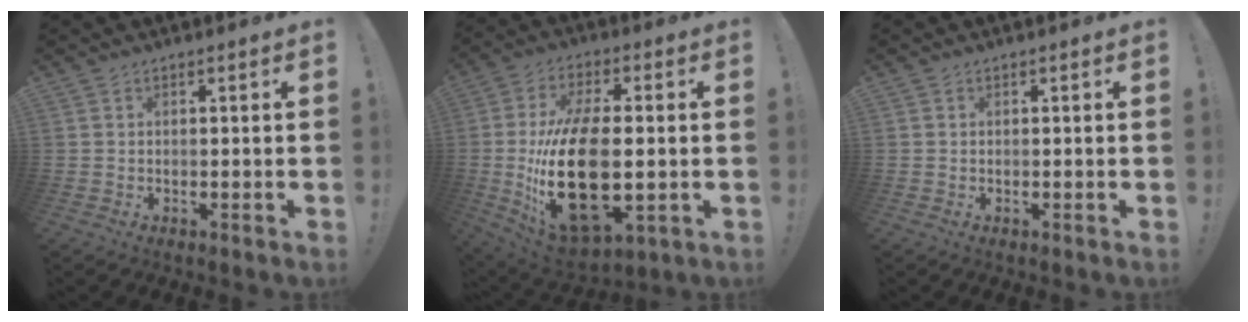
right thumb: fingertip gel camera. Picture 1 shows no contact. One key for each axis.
{"total": 25.5, "fx": -2.1, "fy": 12.8, "fz": 22.0, "tx": -0.448, "ty": -0.012, "tz": -0.029}
{"total": 0.0}